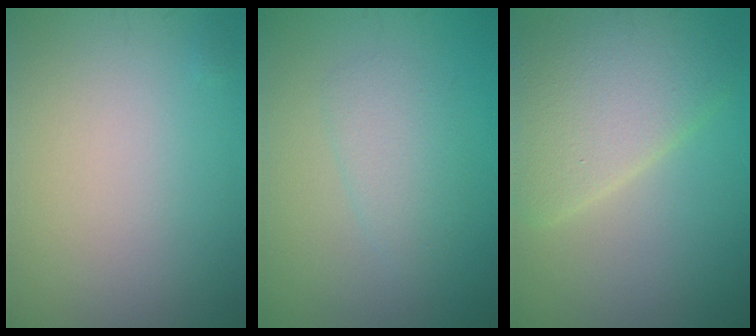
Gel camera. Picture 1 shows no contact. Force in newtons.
{"total": 2.3, "press": 2.3, "slide": 0.2}
{"total": 6.7, "press": 6.7, "slide": 0.2}